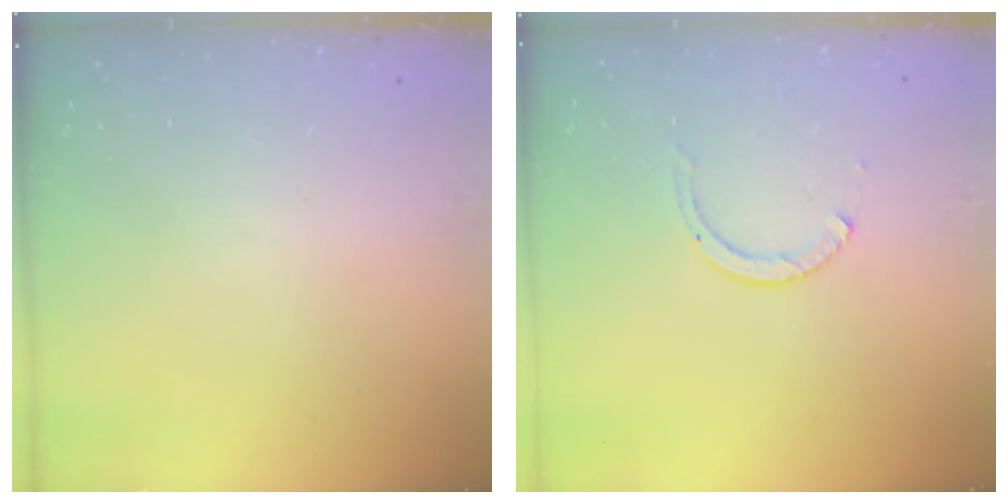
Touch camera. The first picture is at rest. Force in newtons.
{"total": 2.6, "press": 2.6, "slide": 0.3}